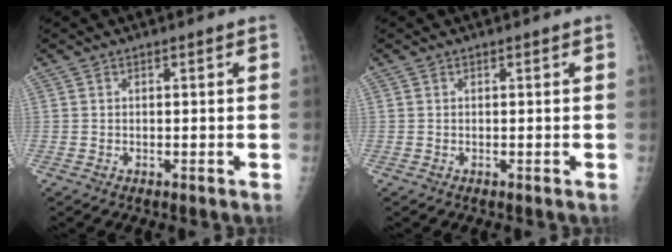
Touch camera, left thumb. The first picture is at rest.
{"total": 0.0}